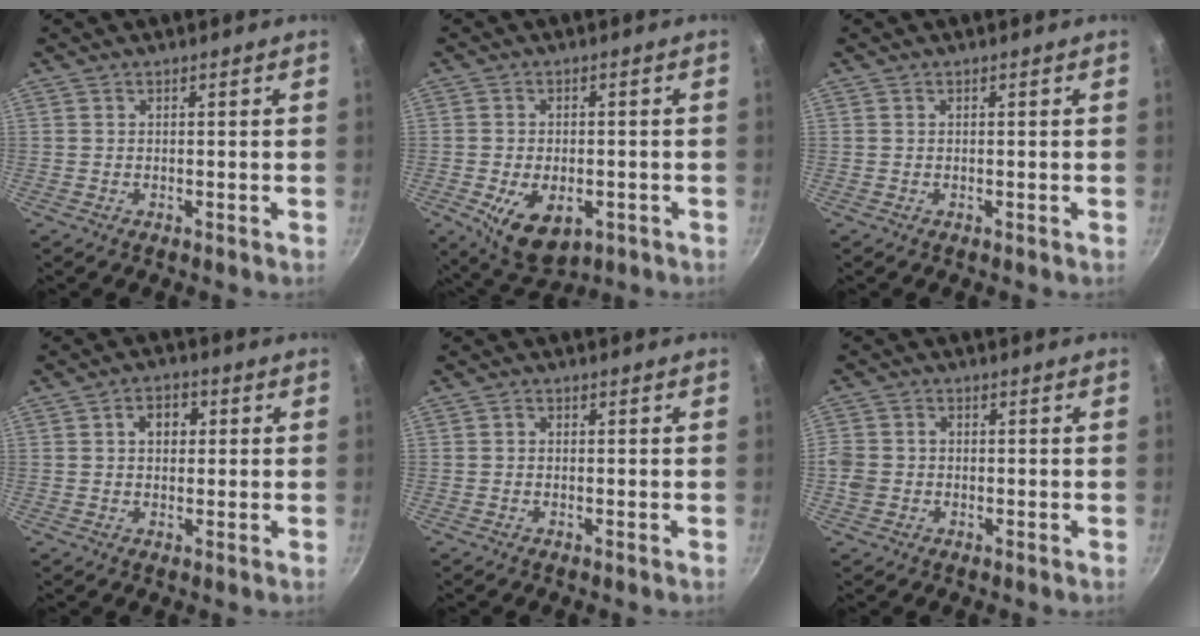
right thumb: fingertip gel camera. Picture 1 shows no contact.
{"total": 9.9, "force": [-3.3, 5.9, 7.2], "torque": [-0.102, -0.002, -0.040]}
{"total": 0.0}
{"total": 4.9, "force": [1.1, 3.7, 3.1], "torque": [-0.021, 0.010, 0.011]}
{"total": 1.0, "force": [0.0, 0.8, 0.5], "torque": [-0.008, 0.006, -0.001]}
{"total": 4.7, "force": [-0.8, 4.0, 2.2], "torque": [-0.038, 0.010, -0.021]}